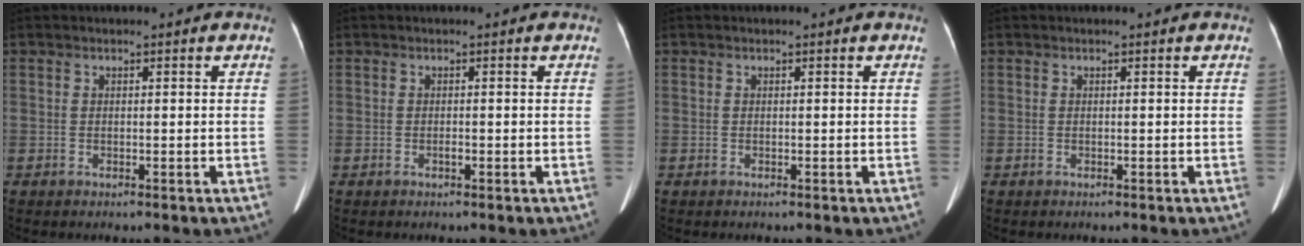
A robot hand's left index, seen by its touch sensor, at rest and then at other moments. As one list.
[{"total": 0.5, "force": [-0.4, 0.1, 0.4], "torque": [-0.008, -0.001, -0.006]}, {"total": 0.0}, {"total": 0.0}]